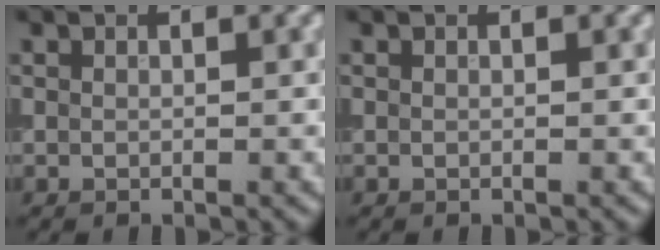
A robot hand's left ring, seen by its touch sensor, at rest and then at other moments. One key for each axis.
{"total": 0.0}